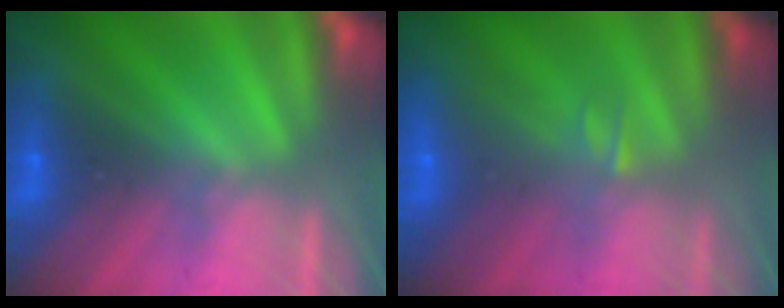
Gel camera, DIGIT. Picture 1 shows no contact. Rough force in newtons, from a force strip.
{"total": 2.2}